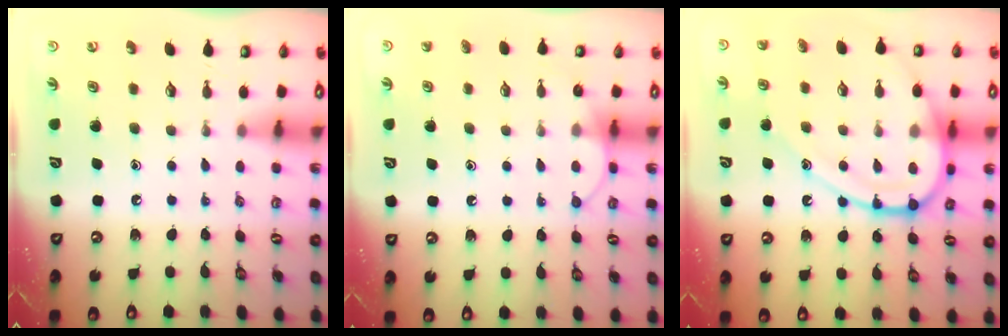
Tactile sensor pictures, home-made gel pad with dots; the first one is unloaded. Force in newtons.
{"total": 6.5, "press": 6.5, "slide": 0.5}
{"total": 16.8, "press": 16.8, "slide": 1.5}